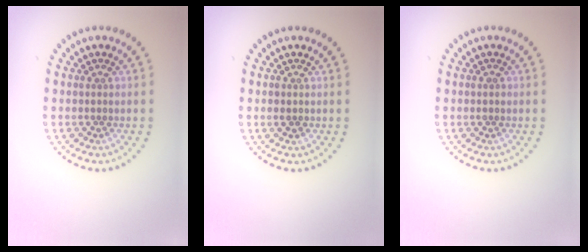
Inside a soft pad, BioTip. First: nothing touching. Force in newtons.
{"total": 0.9, "press": 0.8, "slide": 0.1}
{"total": 0.7, "press": 0.7, "slide": 0.1}